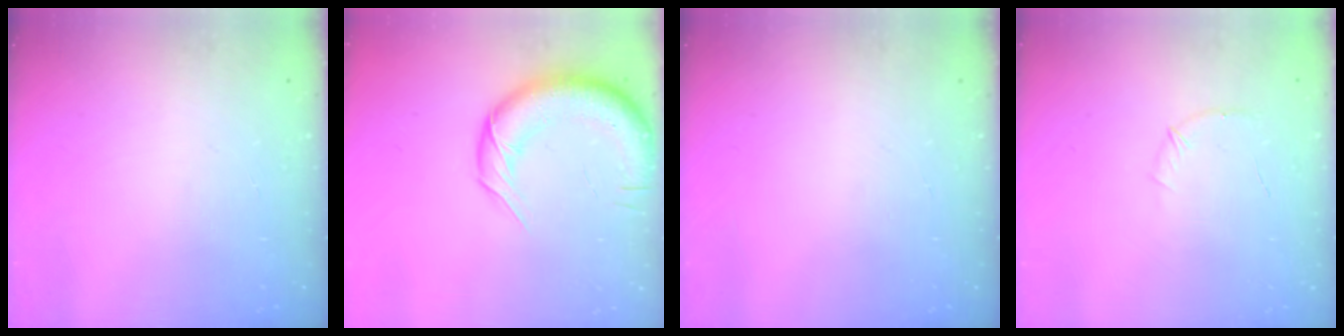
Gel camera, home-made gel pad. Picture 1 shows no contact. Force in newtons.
{"total": 13.9, "press": 13.4, "slide": 3.7}
{"total": 0.0}
{"total": 5.5, "press": 5.3, "slide": 1.5}